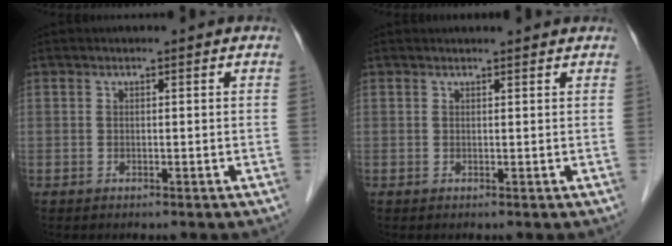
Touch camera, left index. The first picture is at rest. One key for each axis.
{"total": 2.4, "fx": 2.3, "fy": 0.1, "fz": 0.4, "tx": -0.009, "ty": 0.011, "tz": 0.027}